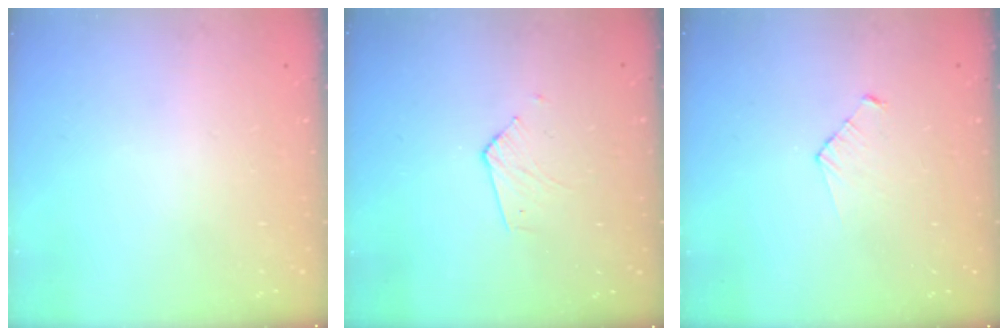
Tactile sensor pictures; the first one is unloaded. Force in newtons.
{"total": 2.9, "press": 2.9, "slide": 0.2}
{"total": 3.8, "press": 3.8, "slide": 0.4}